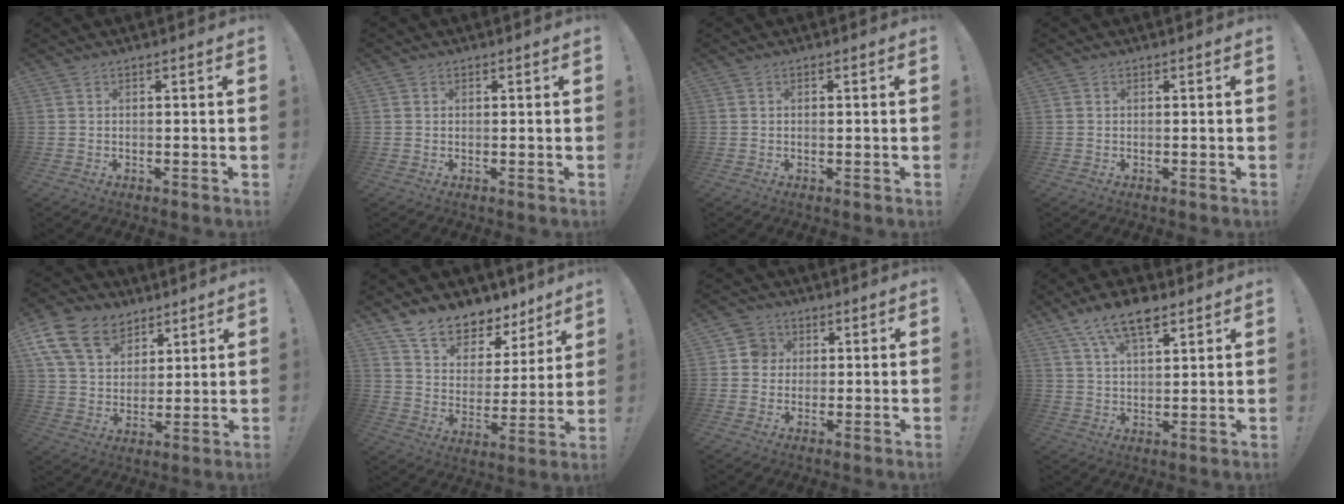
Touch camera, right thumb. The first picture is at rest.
{"total": 0.8, "force": [0.4, 0.7, 0.1], "torque": [0.000, 0.000, 0.007]}
{"total": 0.0}
{"total": 0.0}
{"total": 16.2, "force": [9.0, 11.3, 7.4], "torque": [-0.129, -0.045, 0.177]}
{"total": 11.7, "force": [10.0, 5.1, 3.3], "torque": [-0.070, -0.083, 0.184]}
{"total": 5.6, "force": [1.0, 5.4, 1.5], "torque": [-0.026, 0.011, 0.021]}
{"total": 10.9, "force": [6.8, 4.7, 7.1], "torque": [-0.120, -0.021, 0.125]}